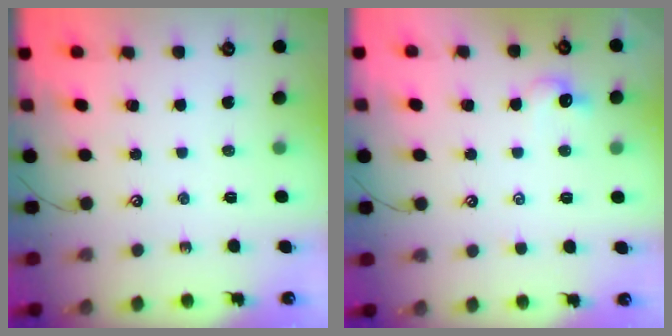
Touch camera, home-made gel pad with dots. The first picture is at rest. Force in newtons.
{"total": 1.5, "press": 1.5, "slide": 0.4}